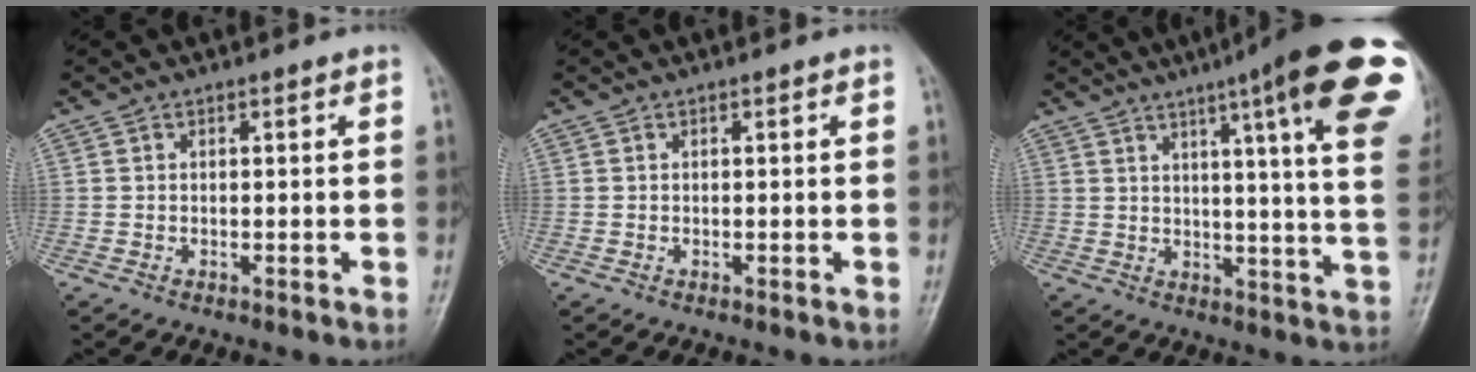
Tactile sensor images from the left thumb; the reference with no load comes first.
{"total": 0.0}
{"total": 23.3, "force": [11.5, 2.9, 20.1], "torque": [-0.219, -0.027, 0.132]}